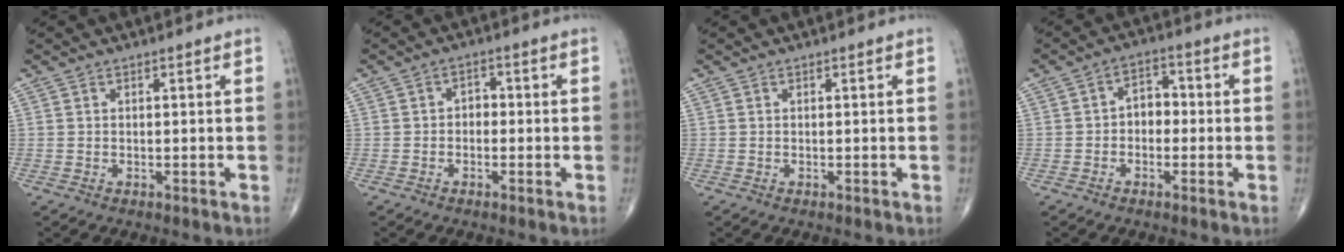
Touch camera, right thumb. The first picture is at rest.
{"total": 2.2, "force": [-0.5, 1.7, 1.3], "torque": [-0.002, 0.012, -0.019]}
{"total": 0.0}
{"total": 4.6, "force": [-0.7, 3.4, 3.0], "torque": [-0.022, 0.021, -0.025]}